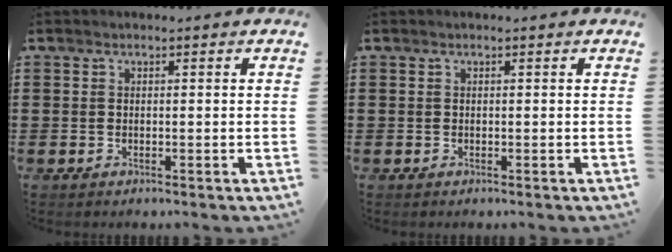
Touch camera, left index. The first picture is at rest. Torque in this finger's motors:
{"motor_torque": [-0.01, 0.01, 0.00, 0.00]}